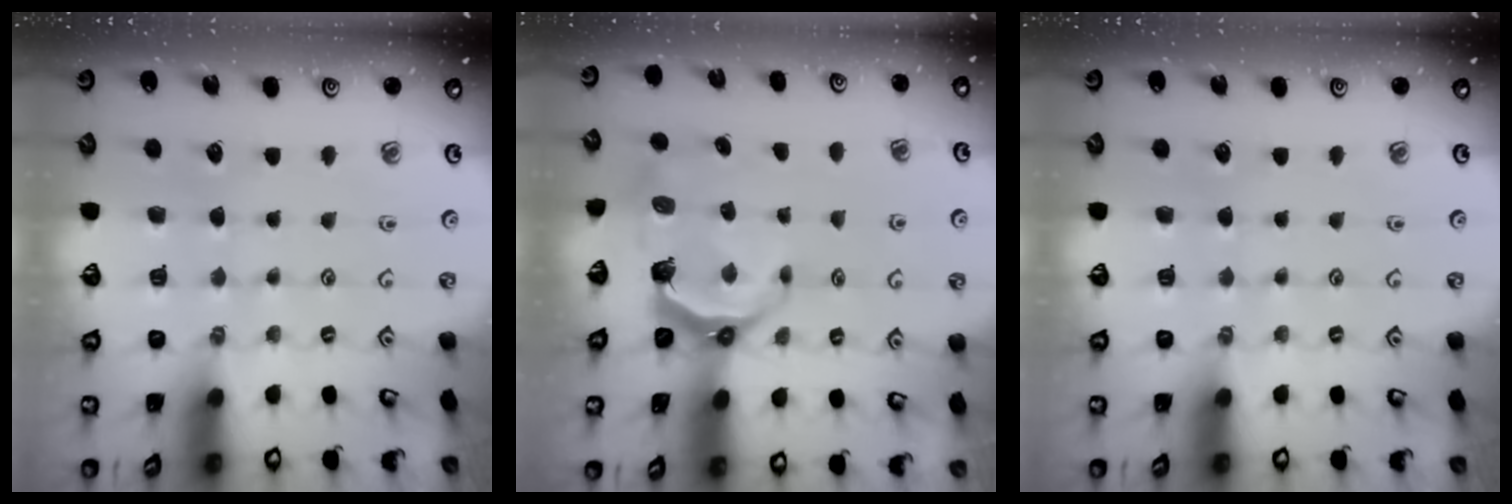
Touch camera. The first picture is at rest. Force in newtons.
{"total": 6.2, "press": 4.7, "slide": 4.1}
{"total": 0.0}